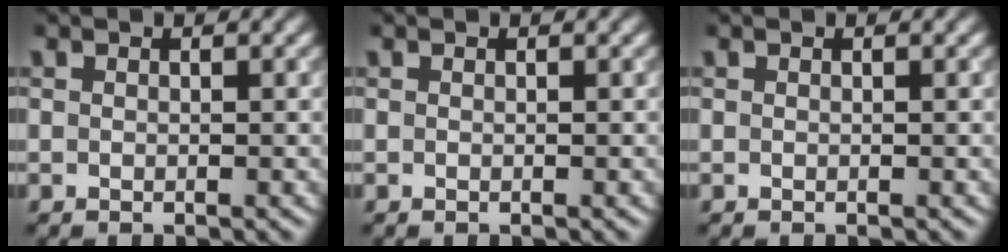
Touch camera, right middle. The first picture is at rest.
{"total": 0.0}
{"total": 0.0}